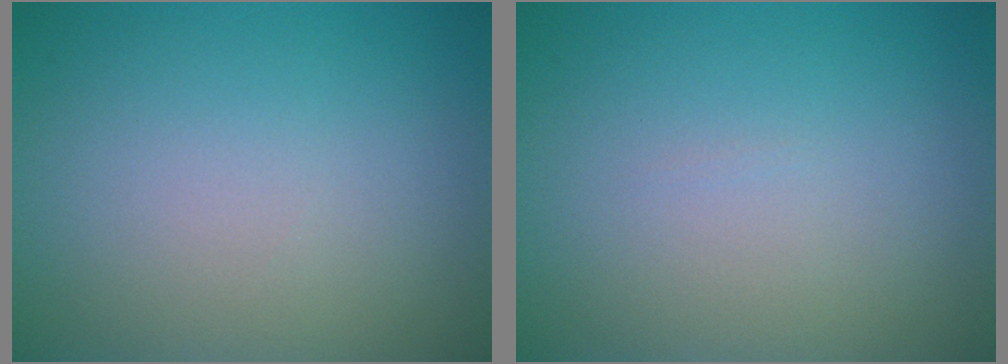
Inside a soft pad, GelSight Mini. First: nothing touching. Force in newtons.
{"total": 0.0}